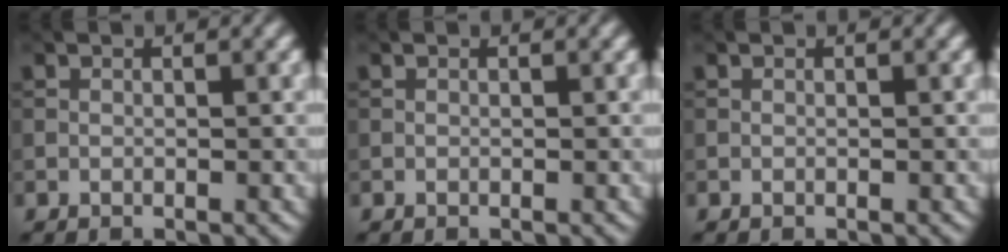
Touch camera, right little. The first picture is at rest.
{"total": 0.0}
{"total": 0.0}